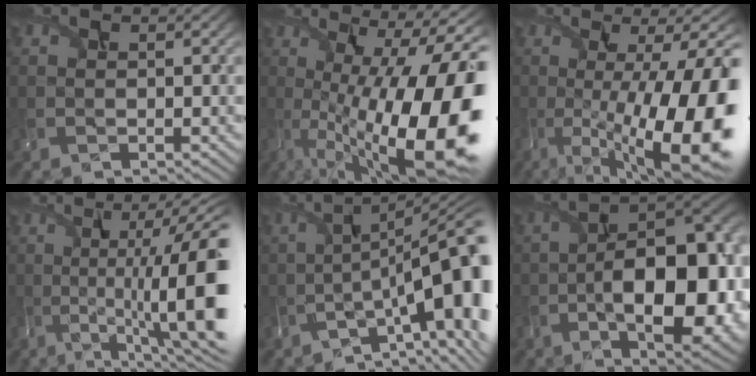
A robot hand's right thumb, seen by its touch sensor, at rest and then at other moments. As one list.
[{"total": 18.4, "force": [-3.5, 6.6, 16.8], "torque": [-0.239, -0.015, -0.049]}, {"total": 18.8, "force": [-3.7, 4.9, 17.8], "torque": [-0.230, -0.004, -0.046]}, {"total": 16.9, "force": [-1.4, 5.1, 16.0], "torque": [-0.241, 0.001, 0.003]}, {"total": 15.3, "force": [-3.8, 4.8, 14.0], "torque": [-0.191, -0.011, -0.039]}, {"total": 16.4, "force": [-3.7, 7.4, 14.2], "torque": [-0.215, -0.017, -0.041]}]